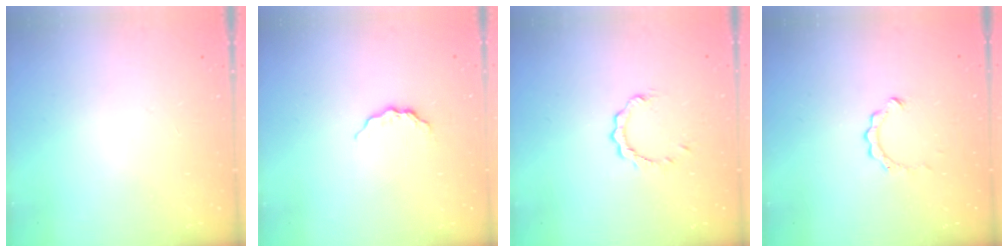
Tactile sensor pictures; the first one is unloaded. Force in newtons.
{"total": 6.9, "press": 6.8, "slide": 0.7}
{"total": 2.6, "press": 2.5, "slide": 0.3}
{"total": 2.6, "press": 2.6, "slide": 0.3}